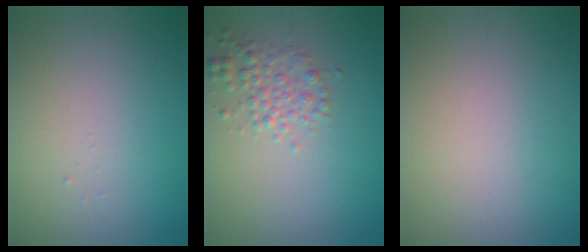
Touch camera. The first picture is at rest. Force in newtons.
{"total": 2.4, "press": 2.4, "slide": 0.0}
{"total": 0.0}